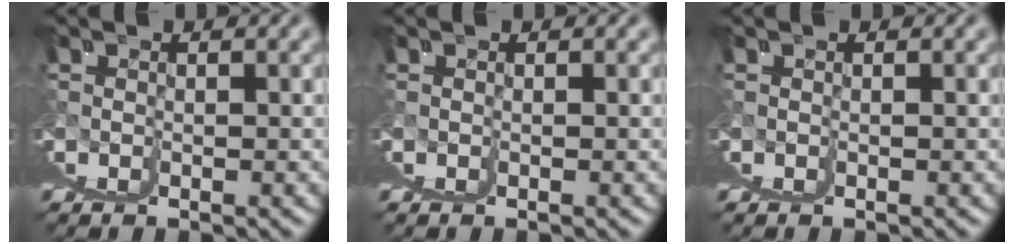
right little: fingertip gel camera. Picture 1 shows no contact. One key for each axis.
{"total": 0.0}
{"total": 0.0}